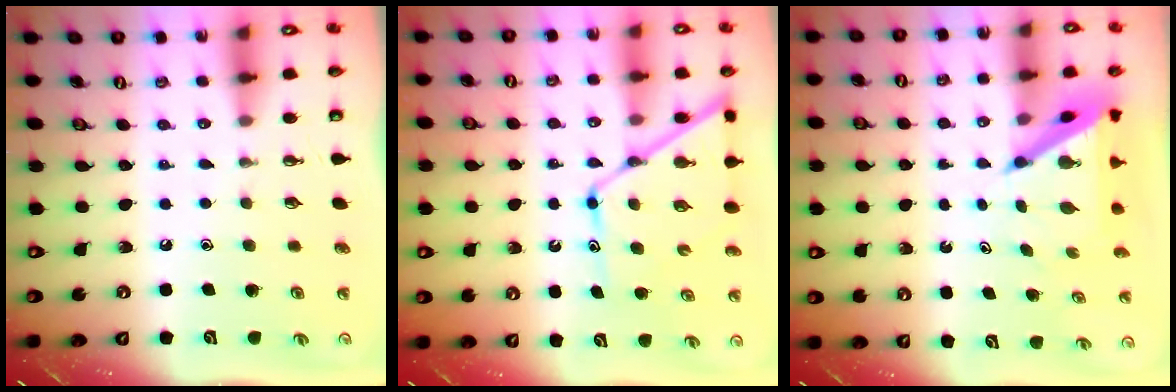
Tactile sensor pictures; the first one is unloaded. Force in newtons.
{"total": 13.0, "press": 13.0, "slide": 1.1}
{"total": 6.8, "press": 6.7, "slide": 0.4}